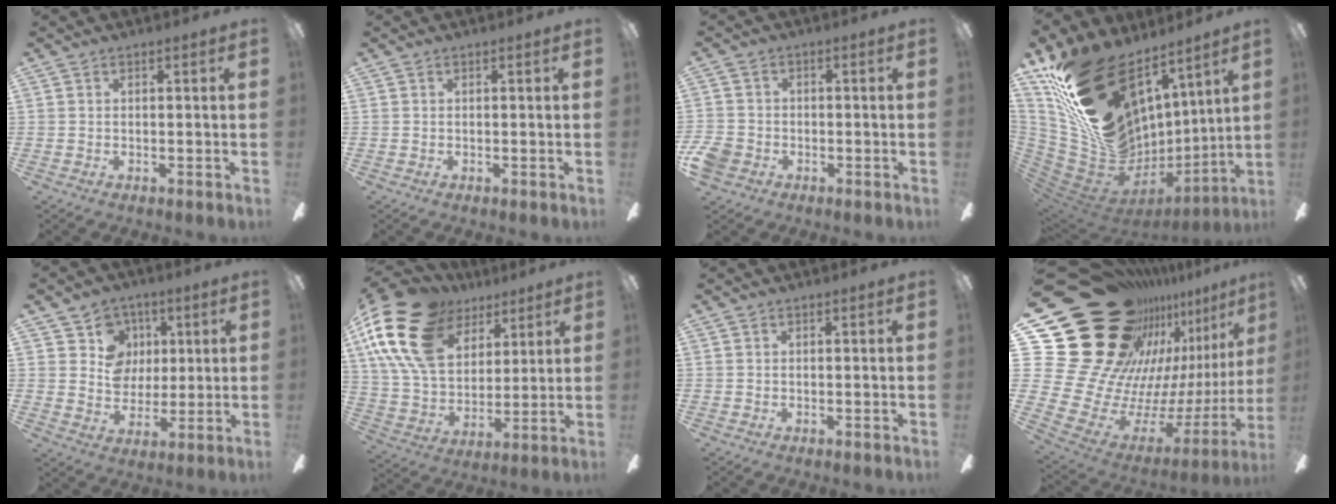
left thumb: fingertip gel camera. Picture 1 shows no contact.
{"total": 0.0}
{"total": 4.8, "force": [-2.1, 3.9, 1.9], "torque": [-0.049, 0.013, -0.040]}
{"total": 29.9, "force": [15.6, 18.4, 17.6], "torque": [-0.272, -0.130, 0.337]}
{"total": 10.1, "force": [4.0, 9.0, 2.0], "torque": [-0.041, -0.013, 0.079]}
{"total": 22.3, "force": [11.3, 14.3, 12.9], "torque": [-0.279, -0.042, 0.205]}
{"total": 0.0}
{"total": 35.4, "force": [18.4, 22.2, 20.5], "torque": [-0.330, -0.197, 0.425]}